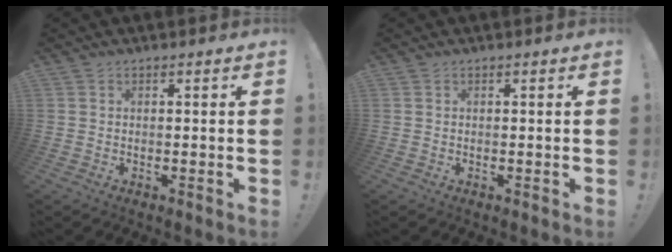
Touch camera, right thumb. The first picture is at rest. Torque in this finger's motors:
{"motor_torque": [0.00, 0.00, 0.01, 0.02, 0.00]}